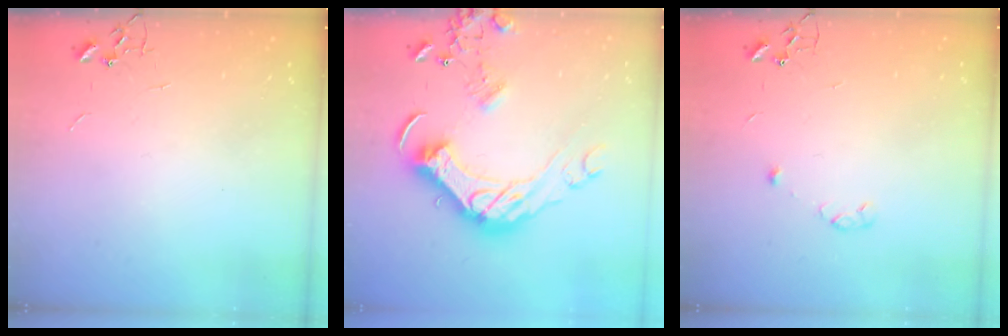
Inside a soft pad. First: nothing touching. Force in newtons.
{"total": 23.6, "press": 23.4, "slide": 2.4}
{"total": 4.3, "press": 4.2, "slide": 0.7}